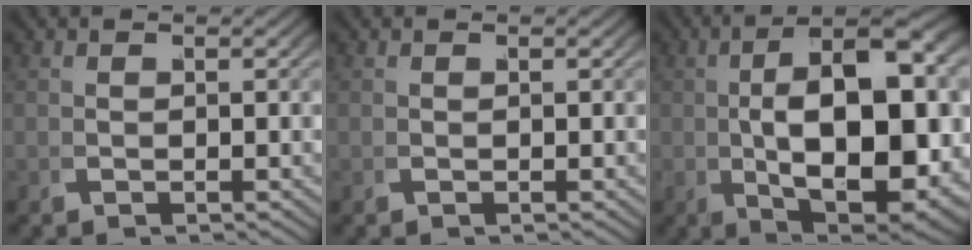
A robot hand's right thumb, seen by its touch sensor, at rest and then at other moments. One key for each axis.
{"total": 1.1, "fx": 0.5, "fy": -0.9, "fz": -0.2, "tx": 0.010, "ty": 0.003, "tz": 0.012}
{"total": 15.5, "fx": 0.3, "fy": 7.5, "fz": 13.5, "tx": -0.230, "ty": -0.042, "tz": 0.037}